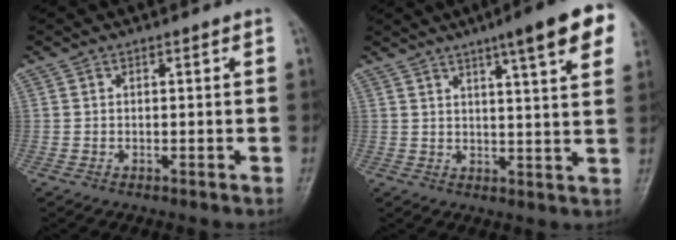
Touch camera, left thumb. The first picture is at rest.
{"total": 13.1, "force": [7.3, 1.8, 10.7], "torque": [-0.131, -0.019, 0.089]}